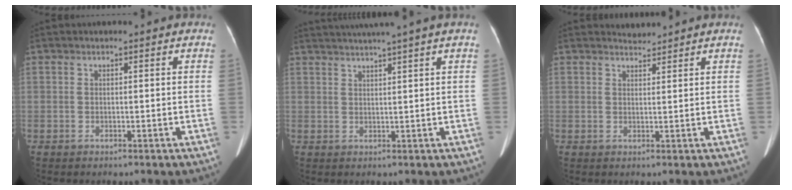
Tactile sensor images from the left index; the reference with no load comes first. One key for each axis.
{"total": 6.7, "fx": 5.4, "fy": -1.8, "fz": 3.6, "tx": -0.049, "ty": 0.019, "tz": 0.075}
{"total": 1.4, "fx": 1.4, "fy": -0.1, "fz": -0.4, "tx": -0.003, "ty": 0.000, "tz": 0.026}